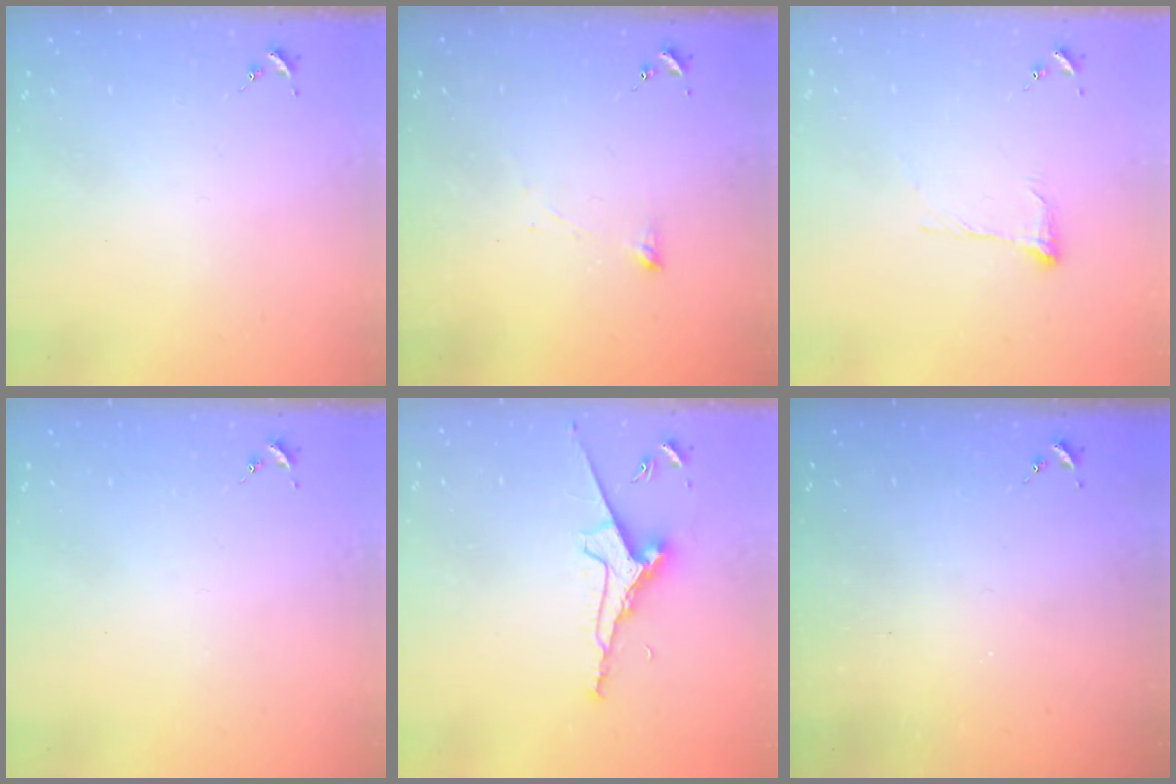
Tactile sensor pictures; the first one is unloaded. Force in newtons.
{"total": 3.3, "press": 3.3, "slide": 0.3}
{"total": 8.7, "press": 8.7, "slide": 0.3}
{"total": 0.0}
{"total": 8.9, "press": 8.8, "slide": 1.0}
{"total": 0.0}